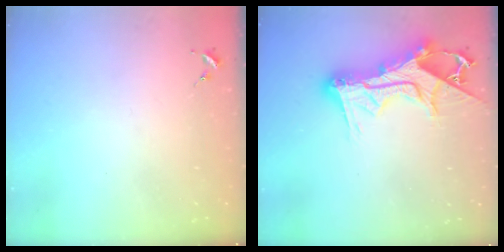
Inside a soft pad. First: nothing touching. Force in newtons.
{"total": 19.2, "press": 19.2, "slide": 1.2}